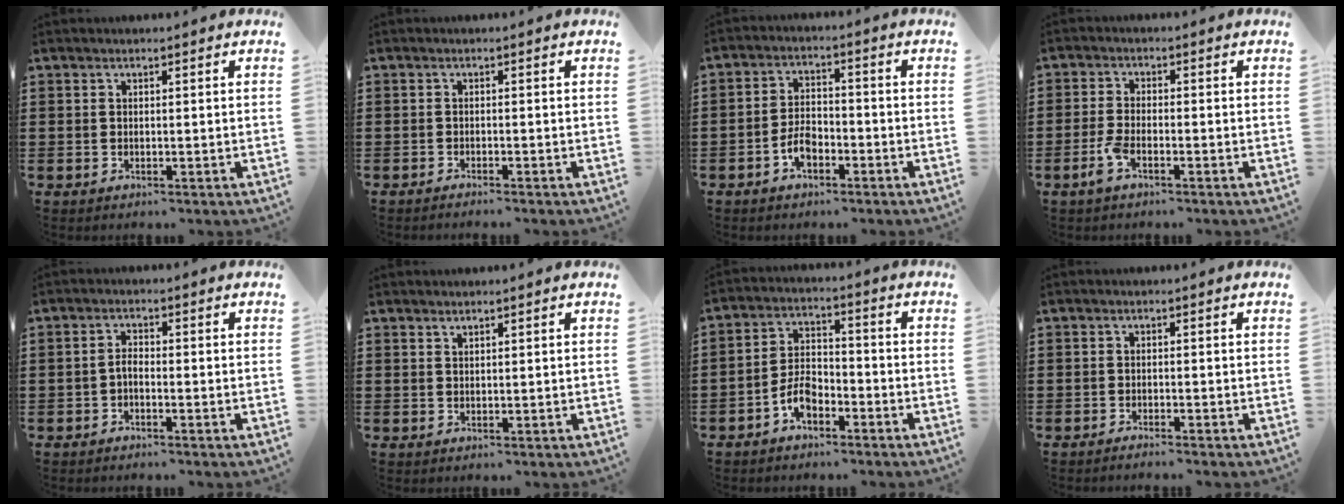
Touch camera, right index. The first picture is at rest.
{"total": 0.9, "force": [-0.9, -0.1, 0.1], "torque": [-0.004, -0.001, -0.017]}
{"total": 4.5, "force": [-2.3, 2.4, 3.1], "torque": [-0.073, 0.000, -0.048]}
{"total": 3.4, "force": [-1.9, 1.0, 2.6], "torque": [-0.073, -0.006, -0.043]}
{"total": 1.6, "force": [-0.9, 0.6, 1.2], "torque": [-0.024, 0.003, -0.018]}
{"total": 0.8, "force": [0.7, 0.2, 0.1], "torque": [-0.003, 0.000, 0.015]}
{"total": 5.5, "force": [-3.1, 2.8, 3.6], "torque": [-0.082, 0.007, -0.062]}
{"total": 1.1, "force": [-1.0, -0.2, 0.2], "torque": [-0.004, 0.000, -0.020]}